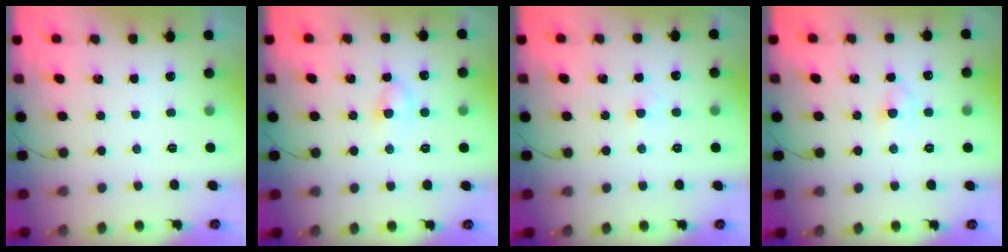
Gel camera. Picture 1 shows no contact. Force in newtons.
{"total": 3.9, "press": 3.7, "slide": 1.1}
{"total": 2.1, "press": 2.0, "slide": 0.7}
{"total": 3.5, "press": 3.3, "slide": 1.1}